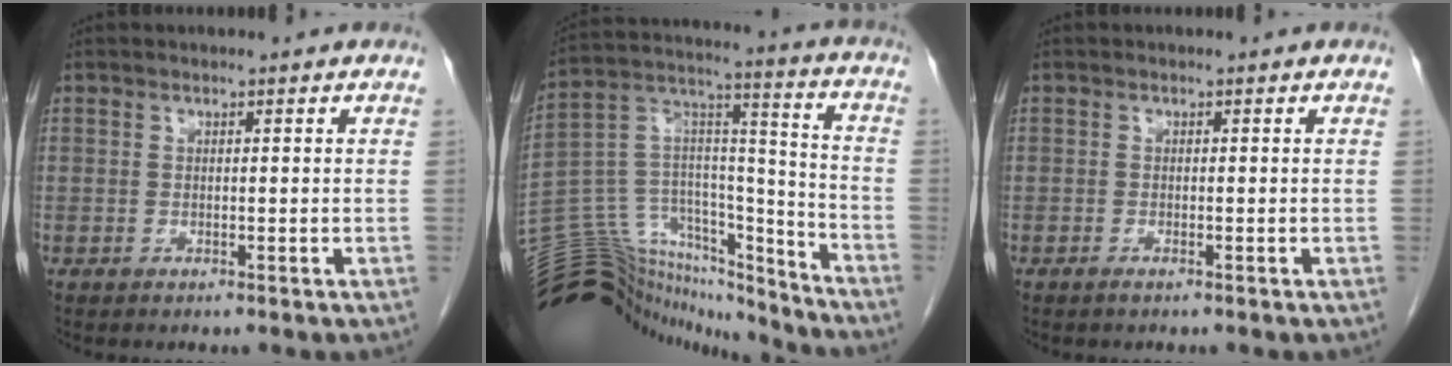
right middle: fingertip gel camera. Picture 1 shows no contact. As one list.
[{"total": 25.4, "force": [-23.8, 7.2, 5.2], "torque": [-0.140, 0.051, -0.378]}, {"total": 0.7, "force": [-0.5, 0.0, 0.5], "torque": [-0.012, -0.001, -0.010]}]